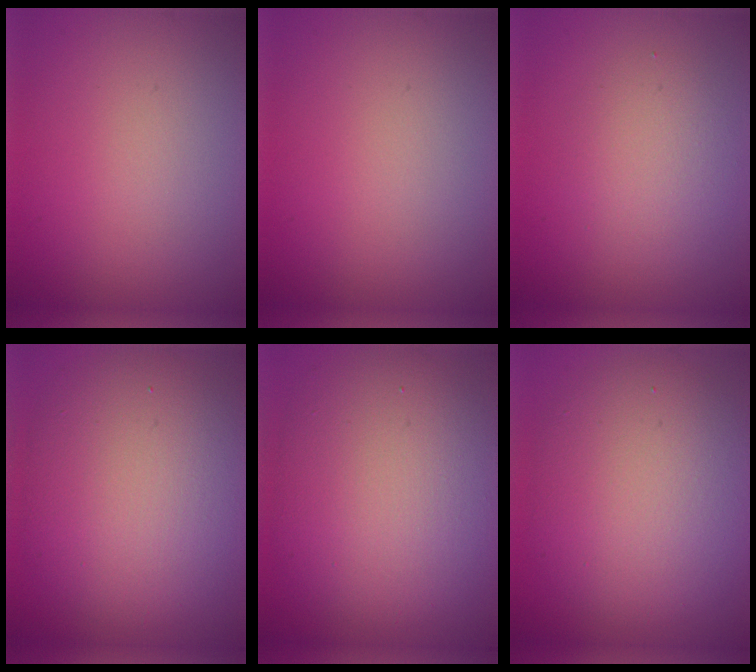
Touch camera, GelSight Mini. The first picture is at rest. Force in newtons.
{"total": 0.0}
{"total": 2.8, "press": 2.8, "slide": 0.2}
{"total": 10.5, "press": 10.5, "slide": 0.2}
{"total": 11.2, "press": 11.1, "slide": 0.6}
{"total": 8.6, "press": 8.5, "slide": 0.8}